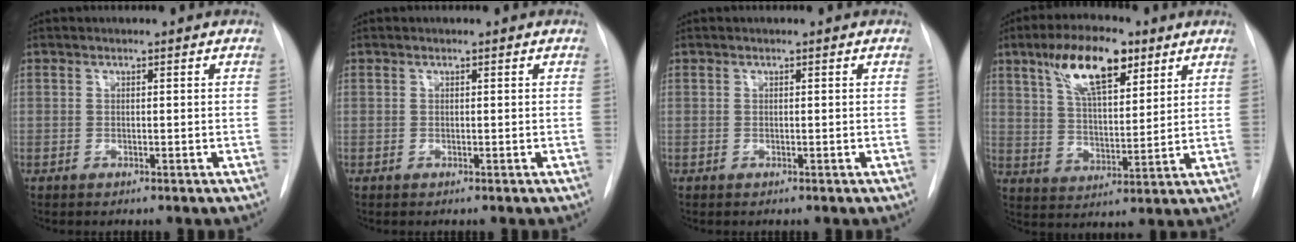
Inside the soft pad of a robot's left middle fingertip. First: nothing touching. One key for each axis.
{"total": 0.0}
{"total": 0.0}
{"total": 12.3, "fx": 7.0, "fy": 4.1, "fz": 9.3, "tx": -0.169, "ty": 0.014, "tz": 0.126}